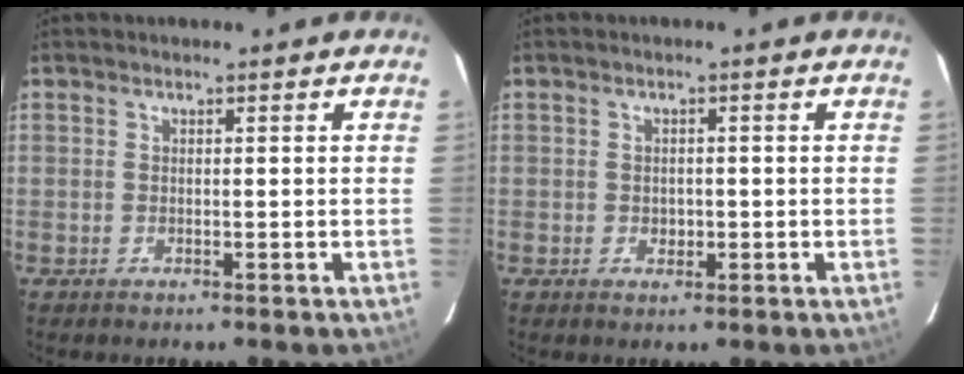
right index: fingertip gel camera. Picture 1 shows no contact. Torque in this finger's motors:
{"motor_torque": [-0.05, -0.02, 0.00, 0.00]}